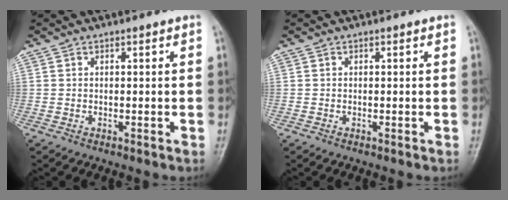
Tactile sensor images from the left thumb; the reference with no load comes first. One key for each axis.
{"total": 0.0}